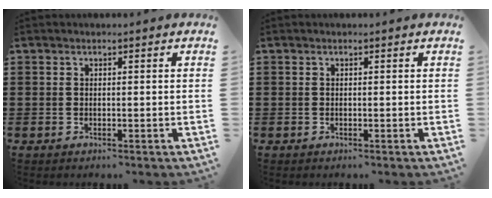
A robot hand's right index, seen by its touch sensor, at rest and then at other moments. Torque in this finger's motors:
{"motor_torque": [2.14, 0.00, -0.01, -0.01]}